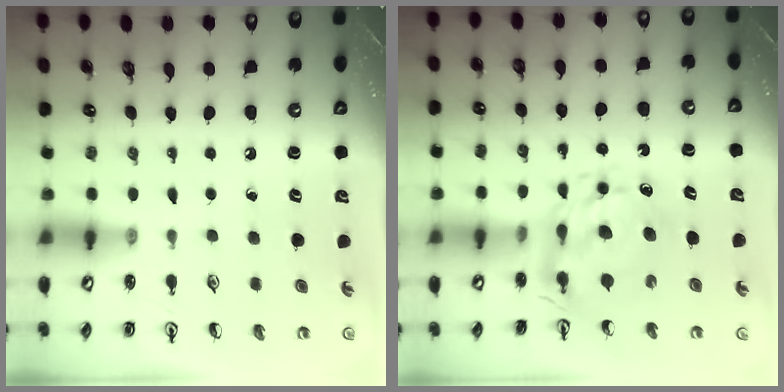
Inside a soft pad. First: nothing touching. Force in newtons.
{"total": 9.0, "press": 8.9, "slide": 0.7}